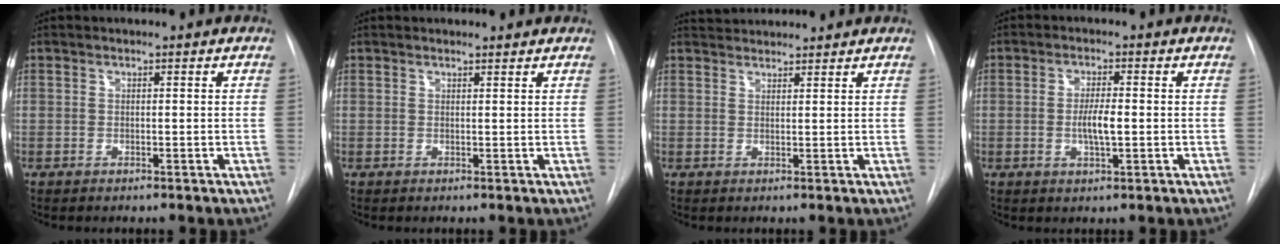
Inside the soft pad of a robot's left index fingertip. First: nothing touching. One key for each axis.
{"total": 2.1, "fx": 2.1, "fy": 0.3, "fz": 0.3, "tx": -0.011, "ty": 0.009, "tz": 0.024}
{"total": 4.6, "fx": 4.6, "fy": 0.5, "fz": 0.5, "tx": -0.013, "ty": 0.037, "tz": 0.071}
{"total": 4.0, "fx": -0.4, "fy": 0.8, "fz": 3.9, "tx": -0.075, "ty": -0.003, "tz": -0.007}